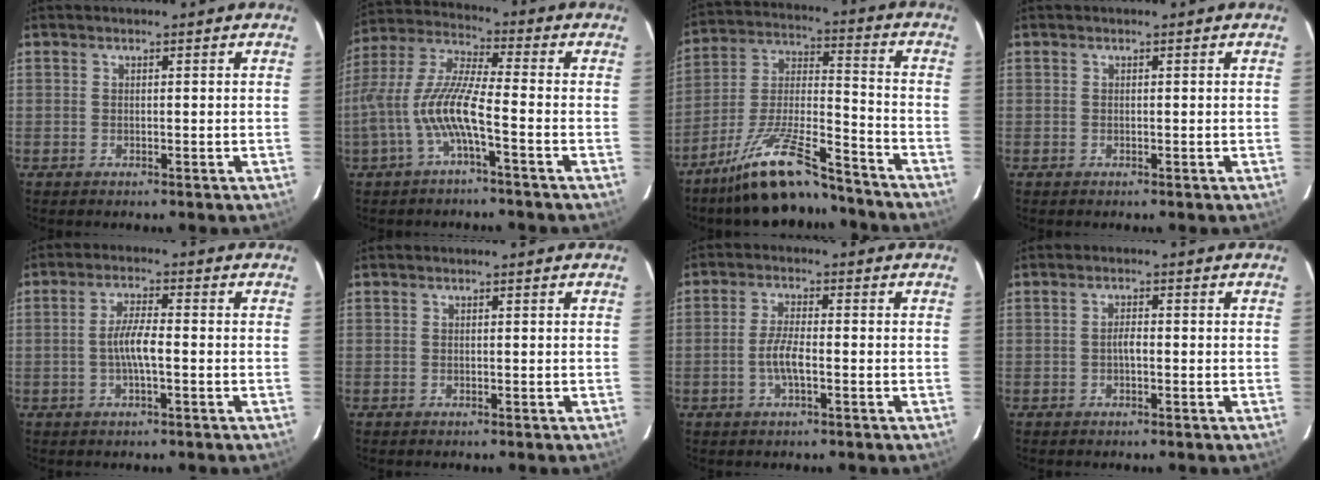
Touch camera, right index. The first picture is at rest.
{"total": 11.3, "force": [-4.2, 1.4, 10.5], "torque": [-0.225, 0.005, -0.079]}
{"total": 17.5, "force": [-14.1, 3.6, 9.9], "torque": [-0.192, 0.000, -0.238]}
{"total": 0.0}
{"total": 4.7, "force": [-1.0, 0.6, 4.5], "torque": [-0.088, 0.004, -0.018]}
{"total": 0.0}
{"total": 4.5, "force": [-1.4, 1.0, 4.2], "torque": [-0.086, 0.004, -0.027]}
{"total": 1.5, "force": [-0.4, 0.5, 1.4], "torque": [-0.027, 0.006, -0.009]}